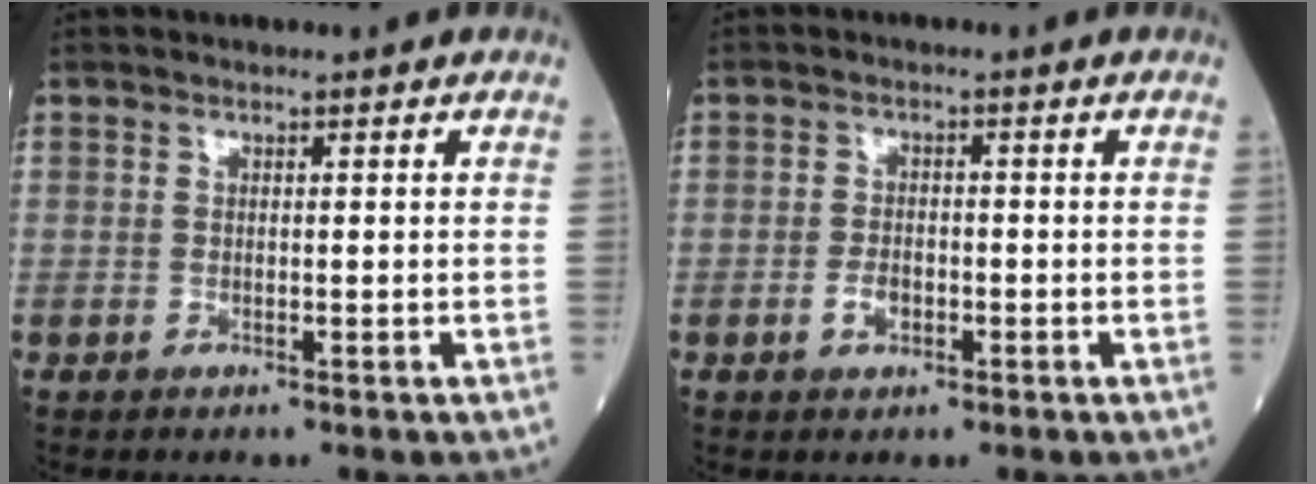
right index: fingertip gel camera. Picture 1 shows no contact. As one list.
[{"total": 2.7, "force": [-1.1, 1.5, 2.0], "torque": [-0.039, 0.004, -0.017]}]